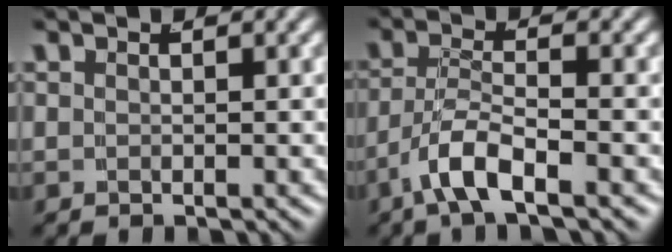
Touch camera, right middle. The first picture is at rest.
{"total": 3.7, "force": [-2.1, 0.8, 2.9], "torque": [-0.062, -0.015, -0.030]}